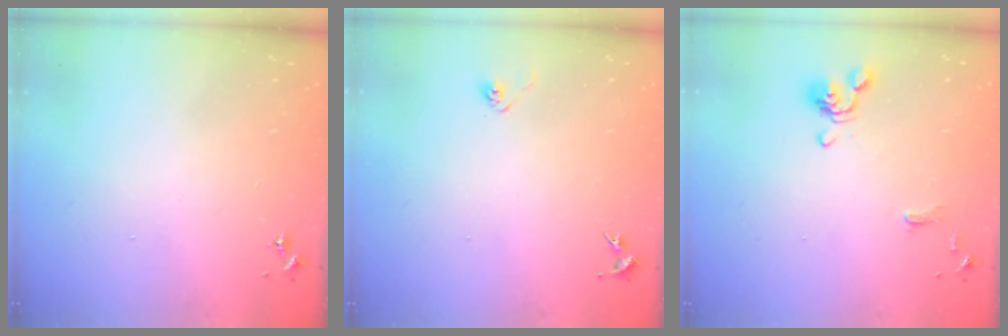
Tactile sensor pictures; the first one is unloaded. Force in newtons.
{"total": 4.0, "press": 4.0, "slide": 0.8}
{"total": 10.3, "press": 10.2, "slide": 1.3}